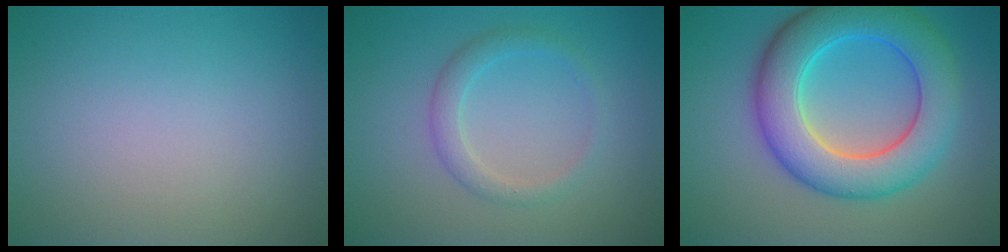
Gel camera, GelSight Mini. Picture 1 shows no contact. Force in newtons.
{"total": 2.1, "press": 2.1, "slide": 0.1}
{"total": 9.0, "press": 9.0, "slide": 0.2}